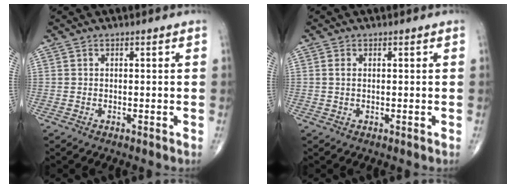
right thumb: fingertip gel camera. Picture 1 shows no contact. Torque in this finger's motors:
{"motor_torque": [-0.67, 0.18, -0.24, -0.01, 0.00]}